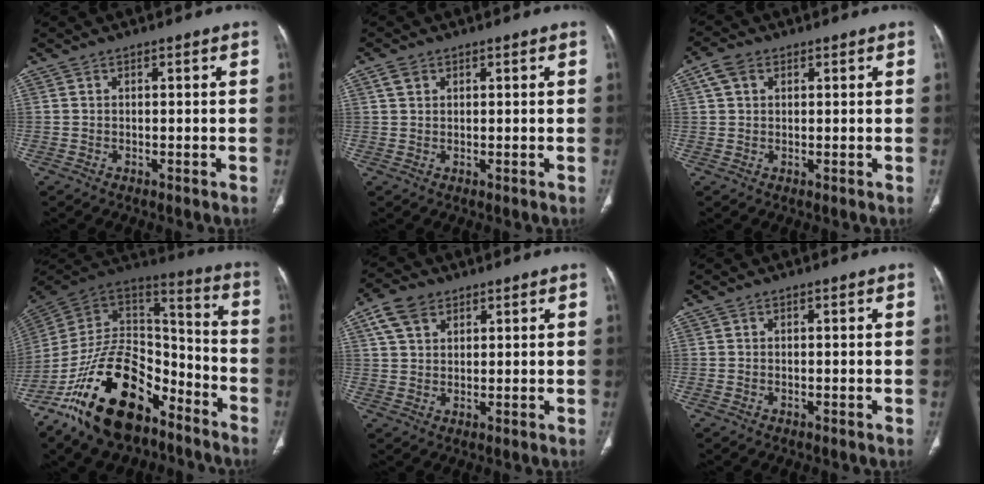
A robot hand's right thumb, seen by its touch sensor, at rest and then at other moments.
{"total": 2.4, "force": [1.2, 1.7, 1.2], "torque": [-0.021, 0.001, 0.025]}
{"total": 3.9, "force": [1.6, 2.7, 2.2], "torque": [-0.041, 0.009, 0.034]}
{"total": 25.8, "force": [-14.7, 13.9, 16.0], "torque": [-0.295, 0.073, -0.255]}
{"total": 6.6, "force": [3.4, 4.4, 3.5], "torque": [-0.055, 0.000, 0.067]}
{"total": 0.0}